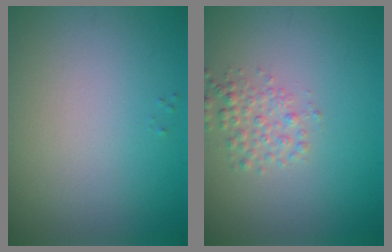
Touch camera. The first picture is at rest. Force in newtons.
{"total": 2.1, "press": 2.1, "slide": 0.0}